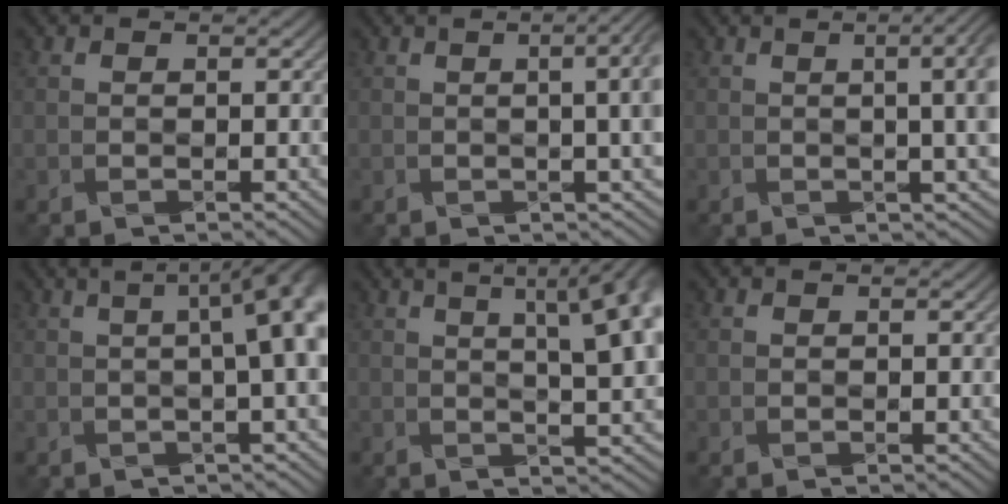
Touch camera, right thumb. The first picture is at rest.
{"total": 7.8, "force": [0.5, 2.5, 7.4], "torque": [-0.061, 0.025, -0.001]}
{"total": 8.9, "force": [0.8, 2.9, 8.3], "torque": [-0.067, 0.025, 0.003]}
{"total": 12.1, "force": [0.8, 3.7, 11.5], "torque": [-0.093, 0.039, -0.005]}
{"total": 13.6, "force": [4.0, 4.5, 12.2], "torque": [-0.131, 0.052, 0.048]}
{"total": 0.0}